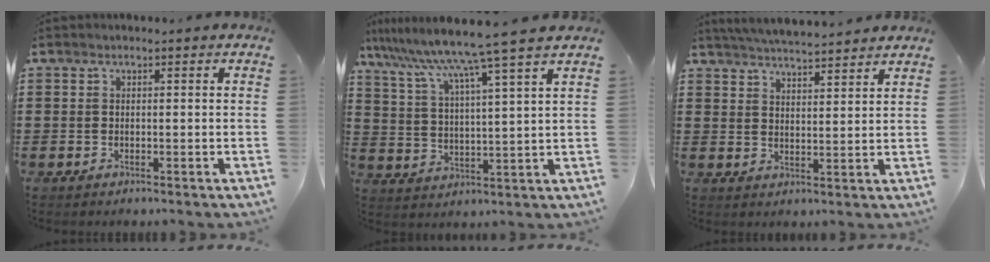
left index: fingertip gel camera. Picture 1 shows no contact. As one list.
[{"total": 8.8, "force": [7.4, -1.7, 4.4], "torque": [-0.115, -0.047, 0.118]}, {"total": 4.7, "force": [4.6, -0.3, 0.8], "torque": [-0.031, -0.021, 0.081]}]